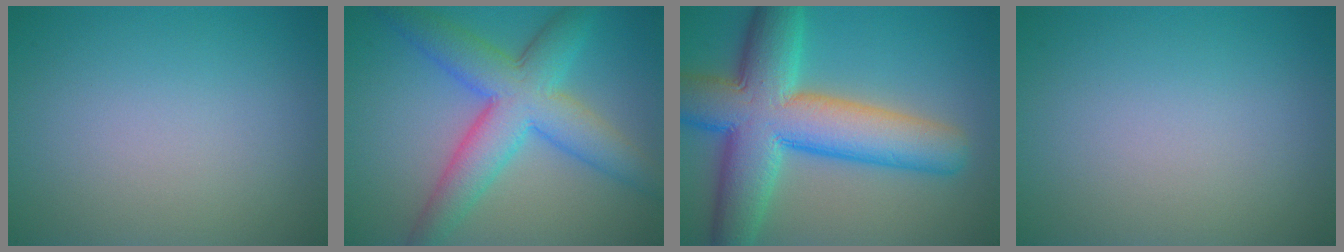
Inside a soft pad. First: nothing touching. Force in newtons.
{"total": 7.9, "press": 7.9, "slide": 0.1}
{"total": 12.1, "press": 12.1, "slide": 0.5}
{"total": 0.0}